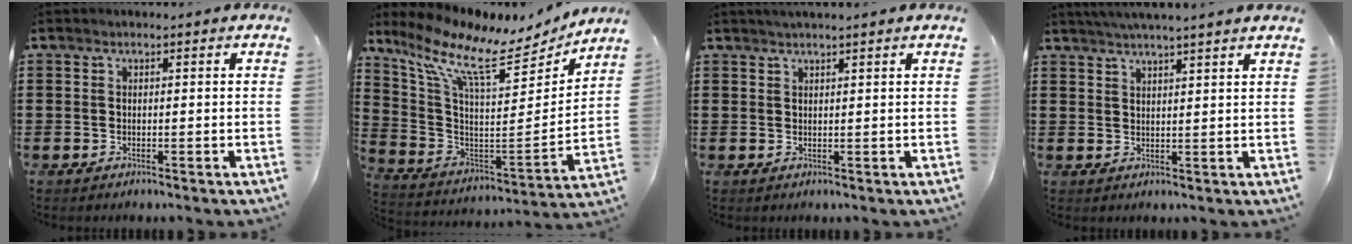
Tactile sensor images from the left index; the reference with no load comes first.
{"total": 10.9, "force": [8.0, 2.4, 7.0], "torque": [-0.168, -0.059, 0.132]}
{"total": 1.4, "force": [1.2, -0.2, 0.7], "torque": [-0.014, -0.001, 0.023]}
{"total": 3.3, "force": [3.0, -0.8, 1.0], "torque": [-0.026, -0.007, 0.055]}